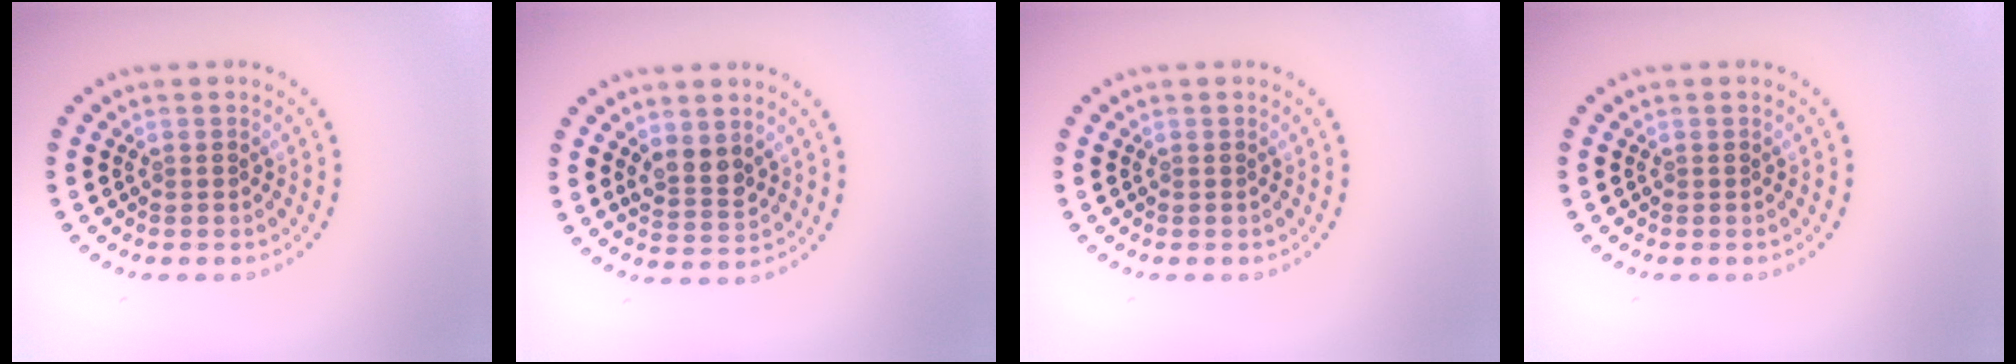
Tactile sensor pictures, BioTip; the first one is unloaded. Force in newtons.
{"total": 2.4, "press": 2.2, "slide": 1.0}
{"total": 0.0}
{"total": 0.0}